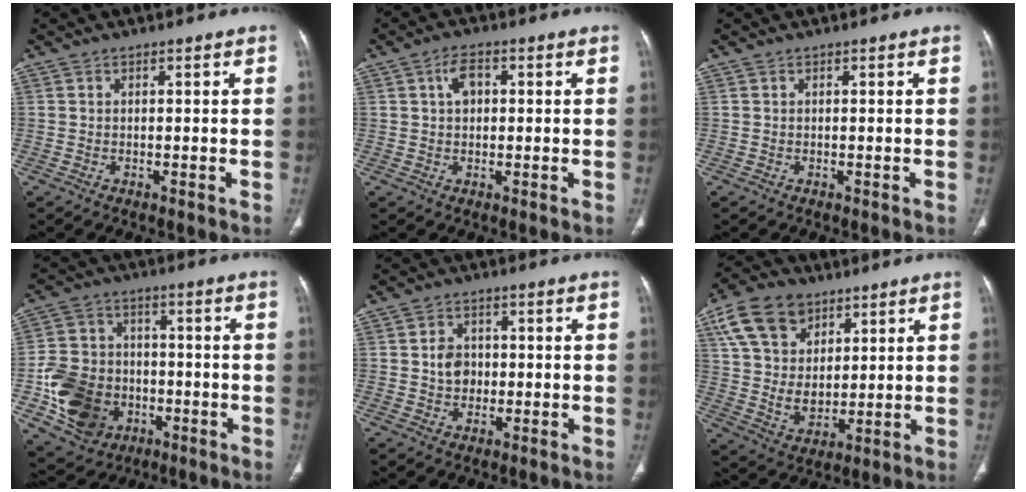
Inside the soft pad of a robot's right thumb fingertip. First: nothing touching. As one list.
[{"total": 3.9, "force": [0.9, 2.5, 2.8], "torque": [-0.044, 0.008, 0.012]}, {"total": 0.0}, {"total": 15.6, "force": [-4.2, 12.9, 7.7], "torque": [-0.122, 0.018, -0.062]}, {"total": 4.7, "force": [-0.1, 3.9, 2.5], "torque": [-0.023, 0.006, -0.004]}, {"total": 15.5, "force": [7.4, 10.6, 8.5], "torque": [-0.141, -0.022, 0.148]}]